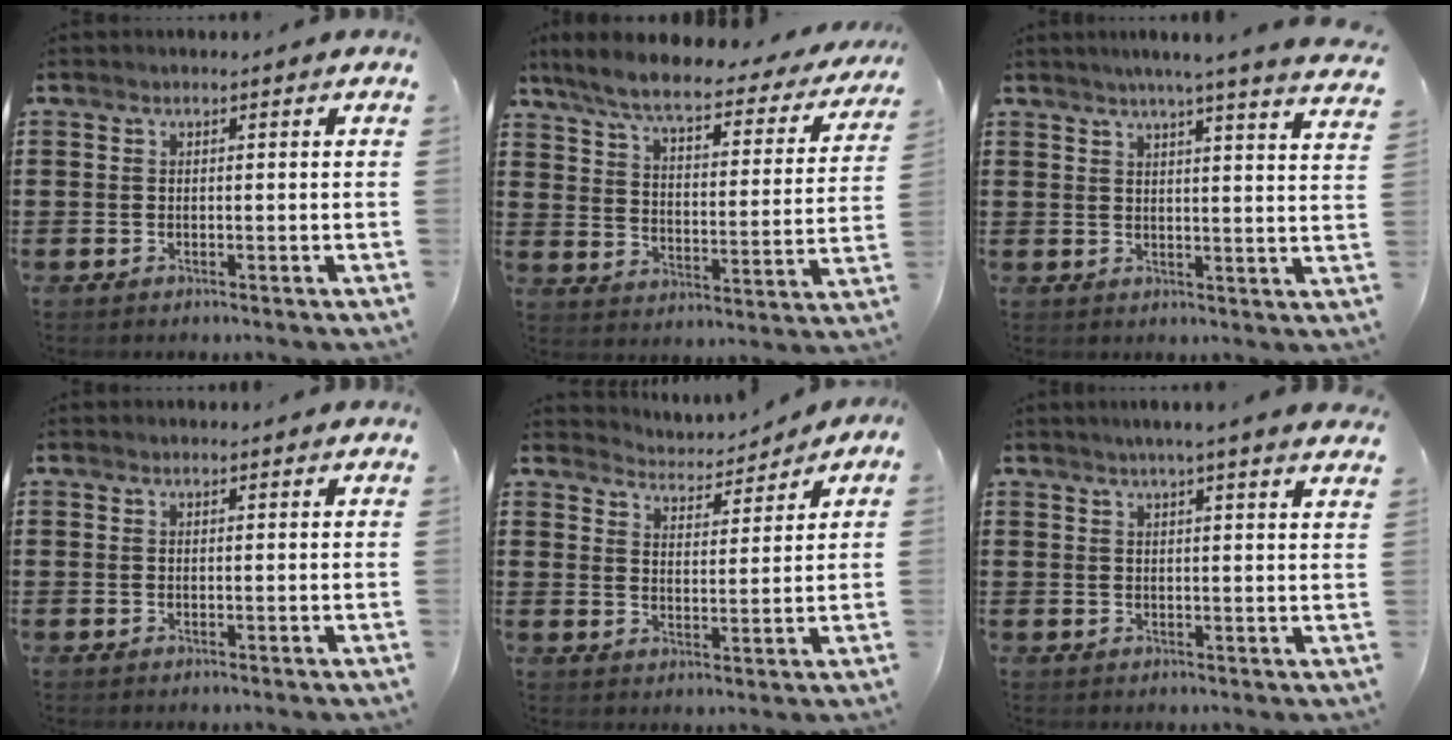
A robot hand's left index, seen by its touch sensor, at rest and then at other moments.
{"total": 6.8, "force": [5.7, 0.7, 3.7], "torque": [-0.096, -0.032, 0.095]}
{"total": 4.4, "force": [3.8, -1.1, 1.9], "torque": [-0.050, -0.021, 0.063]}
{"total": 0.6, "force": [0.5, 0.1, 0.2], "torque": [-0.006, 0.000, 0.011]}
{"total": 3.5, "force": [3.4, 0.5, 0.0], "torque": [-0.019, -0.019, 0.057]}
{"total": 3.1, "force": [2.7, -0.7, 1.3], "torque": [-0.032, -0.007, 0.049]}